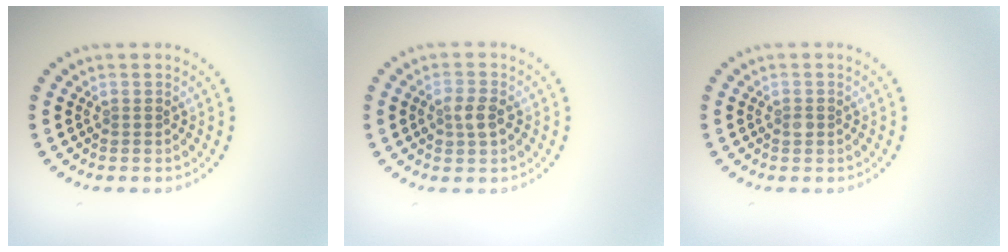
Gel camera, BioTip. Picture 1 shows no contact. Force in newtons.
{"total": 2.0, "press": 2.0, "slide": 0.4}
{"total": 0.8, "press": 0.8, "slide": 0.1}